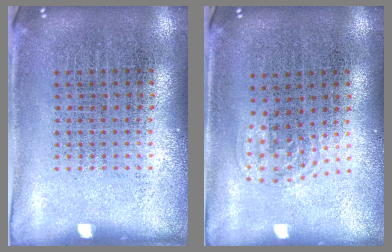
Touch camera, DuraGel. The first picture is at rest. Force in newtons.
{"total": 1.0, "press": 0.7, "slide": 0.7}